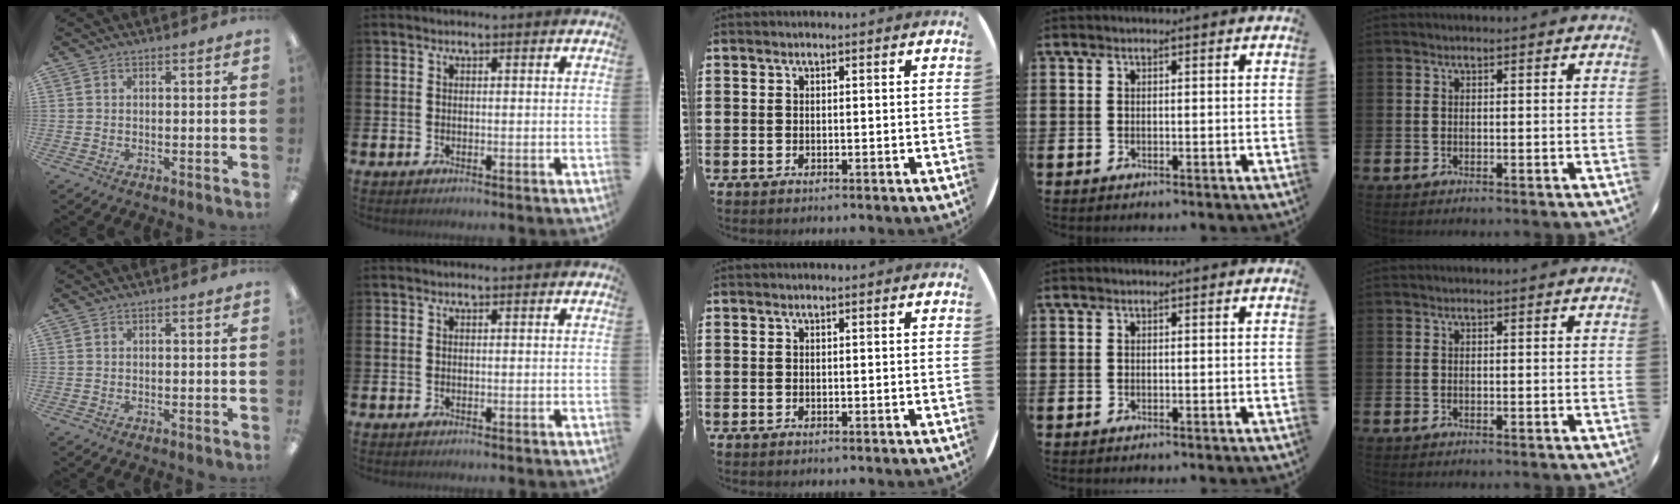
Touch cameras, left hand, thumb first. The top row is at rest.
{}